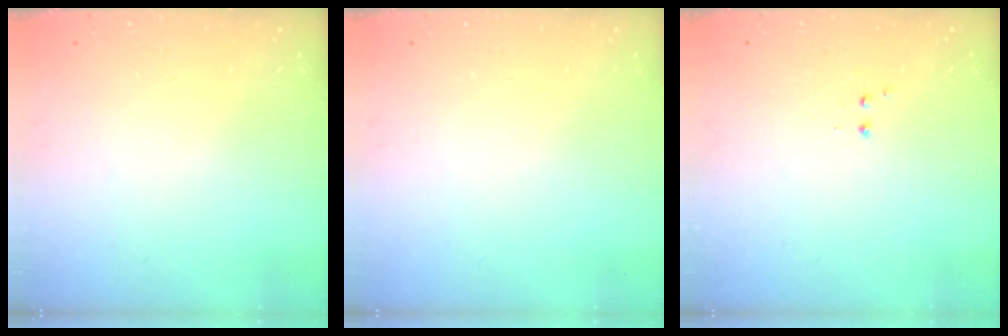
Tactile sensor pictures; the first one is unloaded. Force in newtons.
{"total": 0.0}
{"total": 1.2, "press": 1.1, "slide": 0.5}